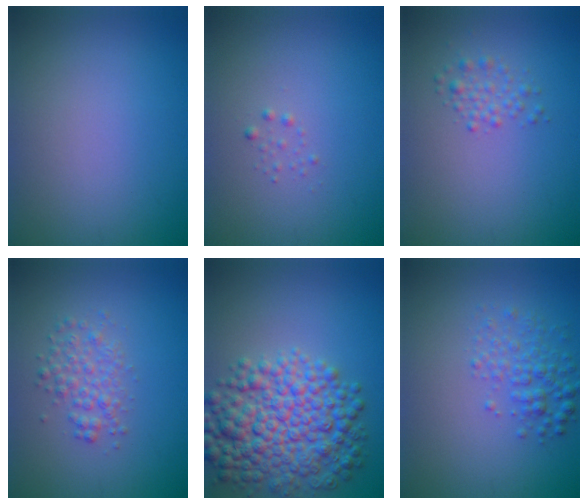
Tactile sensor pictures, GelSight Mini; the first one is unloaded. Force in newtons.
{"total": 0.6, "press": 0.6, "slide": 0.0}
{"total": 1.6, "press": 1.6, "slide": 0.1}
{"total": 2.5, "press": 2.5, "slide": 0.1}
{"total": 9.1, "press": 9.1, "slide": 0.0}
{"total": 2.7, "press": 2.7, "slide": 0.1}